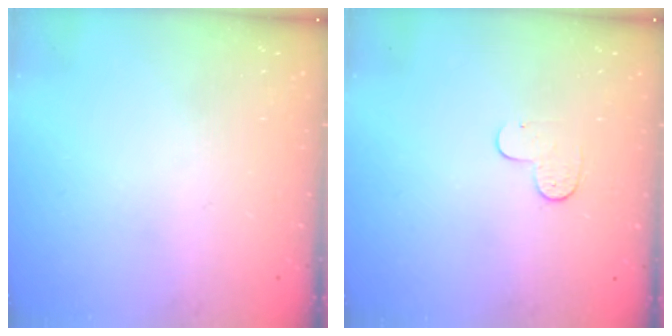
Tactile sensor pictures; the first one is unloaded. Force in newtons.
{"total": 4.3, "press": 4.2, "slide": 0.4}